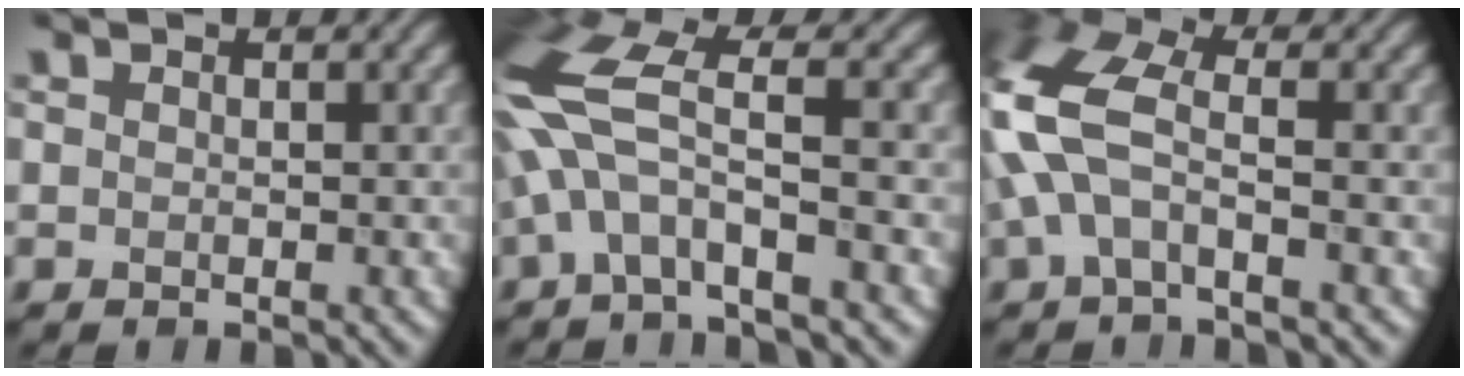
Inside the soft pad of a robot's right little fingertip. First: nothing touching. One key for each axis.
{"total": 7.9, "fx": -0.9, "fy": 2.6, "fz": 7.4, "tx": -0.175, "ty": 0.019, "tz": -0.033}
{"total": 7.1, "fx": -0.5, "fy": 3.5, "fz": 6.1, "tx": -0.155, "ty": 0.018, "tz": -0.025}